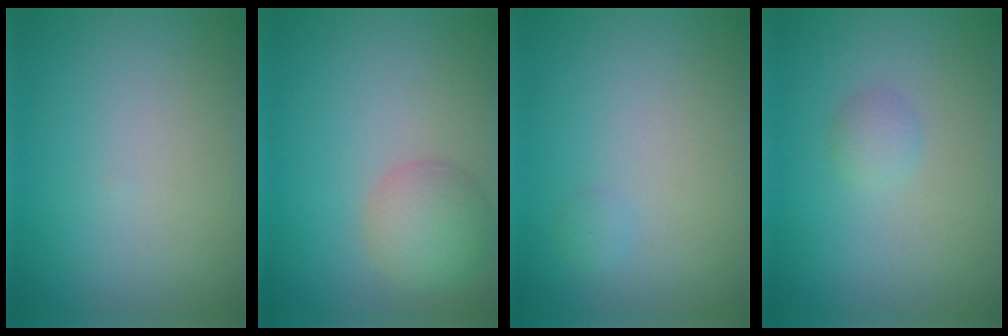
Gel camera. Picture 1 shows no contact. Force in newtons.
{"total": 3.7, "press": 3.6, "slide": 0.2}
{"total": 0.7, "press": 0.7, "slide": 0.1}
{"total": 1.2, "press": 1.2, "slide": 0.0}